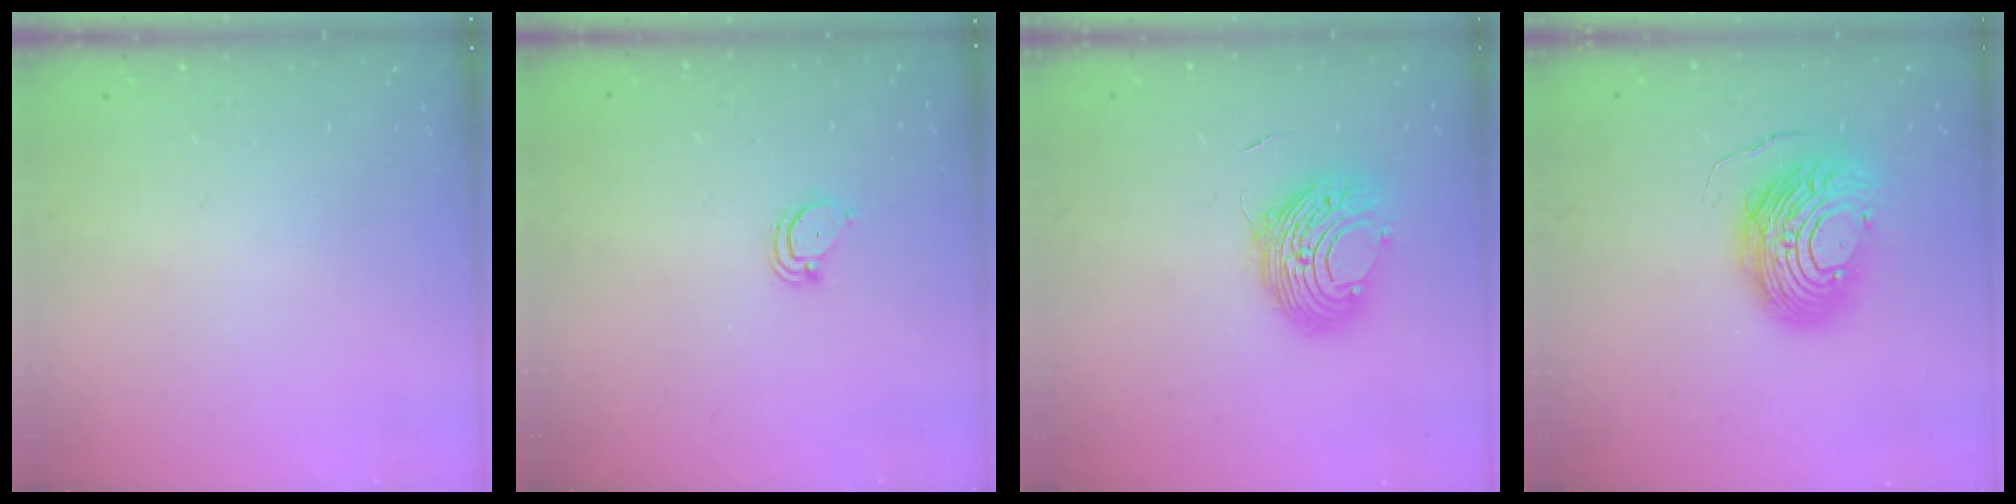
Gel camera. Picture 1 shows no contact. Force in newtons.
{"total": 2.6, "press": 2.6, "slide": 0.2}
{"total": 11.1, "press": 11.1, "slide": 0.9}
{"total": 14.0, "press": 14.0, "slide": 1.3}